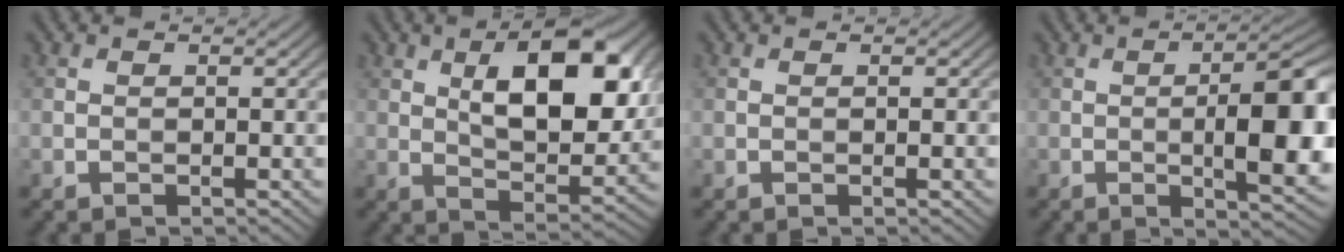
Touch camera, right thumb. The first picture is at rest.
{"total": 13.1, "force": [4.0, 6.2, 10.8], "torque": [-0.156, -0.004, 0.065]}
{"total": 0.0}
{"total": 10.6, "force": [-1.0, 3.2, 10.1], "torque": [-0.147, 0.002, -0.016]}